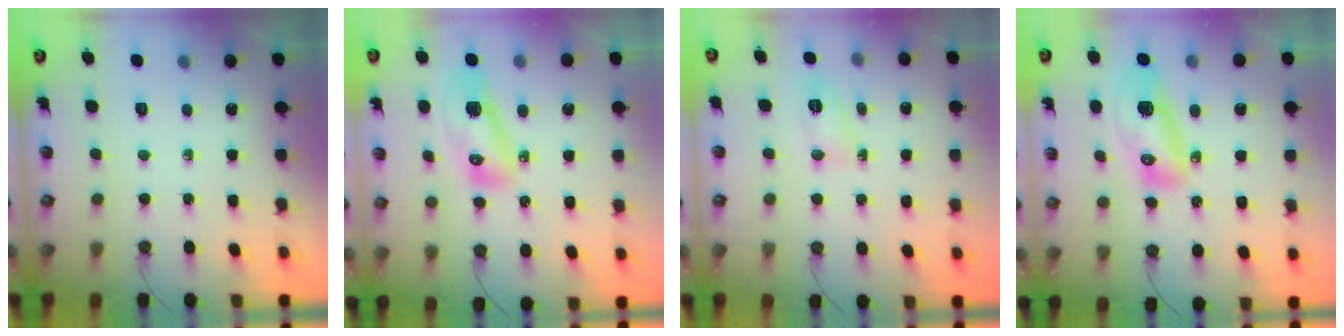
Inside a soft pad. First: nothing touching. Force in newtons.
{"total": 8.8, "press": 8.7, "slide": 1.0}
{"total": 4.6, "press": 4.6, "slide": 0.7}
{"total": 17.5, "press": 13.2, "slide": 11.5}